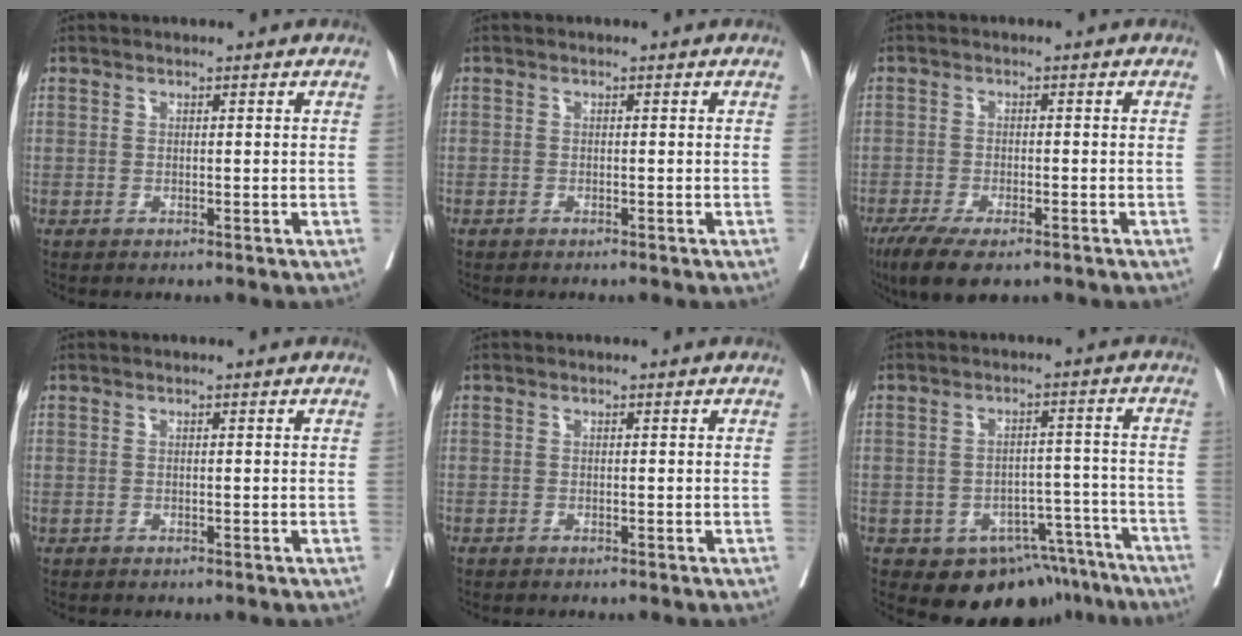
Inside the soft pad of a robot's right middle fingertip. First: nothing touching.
{"total": 0.7, "force": [-0.6, 0.1, 0.3], "torque": [-0.007, -0.002, -0.011]}
{"total": 8.3, "force": [-5.8, 2.5, 5.4], "torque": [-0.084, -0.016, -0.094]}
{"total": 0.0}
{"total": 0.0}
{"total": 11.3, "force": [-8.3, 6.8, 3.6], "torque": [-0.018, 0.038, -0.105]}